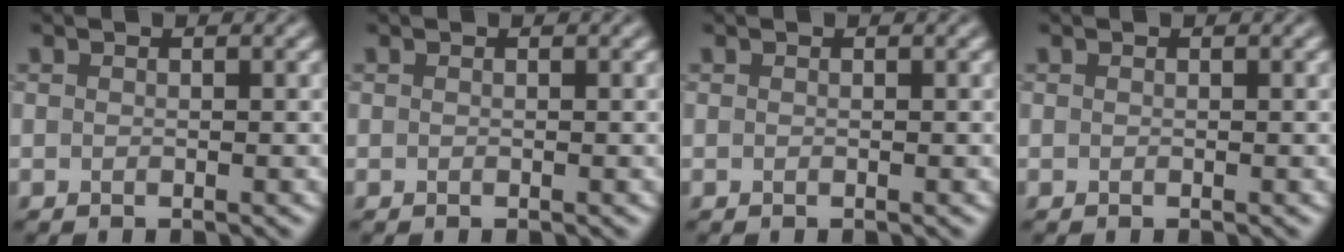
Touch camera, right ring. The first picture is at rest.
{"total": 0.0}
{"total": 0.0}
{"total": 0.0}